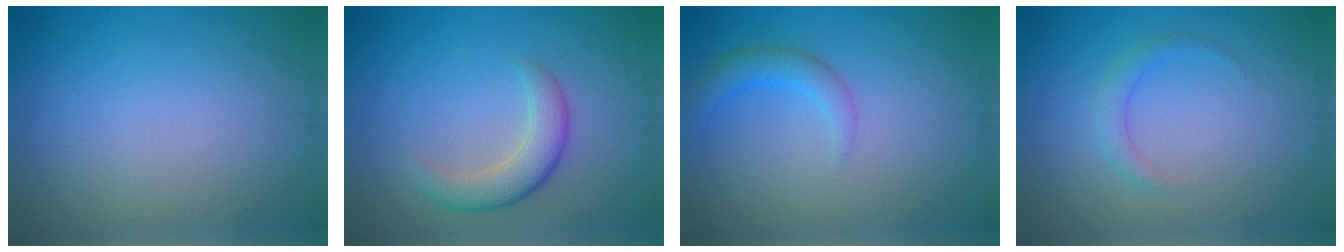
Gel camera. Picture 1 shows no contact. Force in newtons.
{"total": 3.5, "press": 3.5, "slide": 0.3}
{"total": 2.4, "press": 2.4, "slide": 0.3}
{"total": 1.5, "press": 1.5, "slide": 0.1}